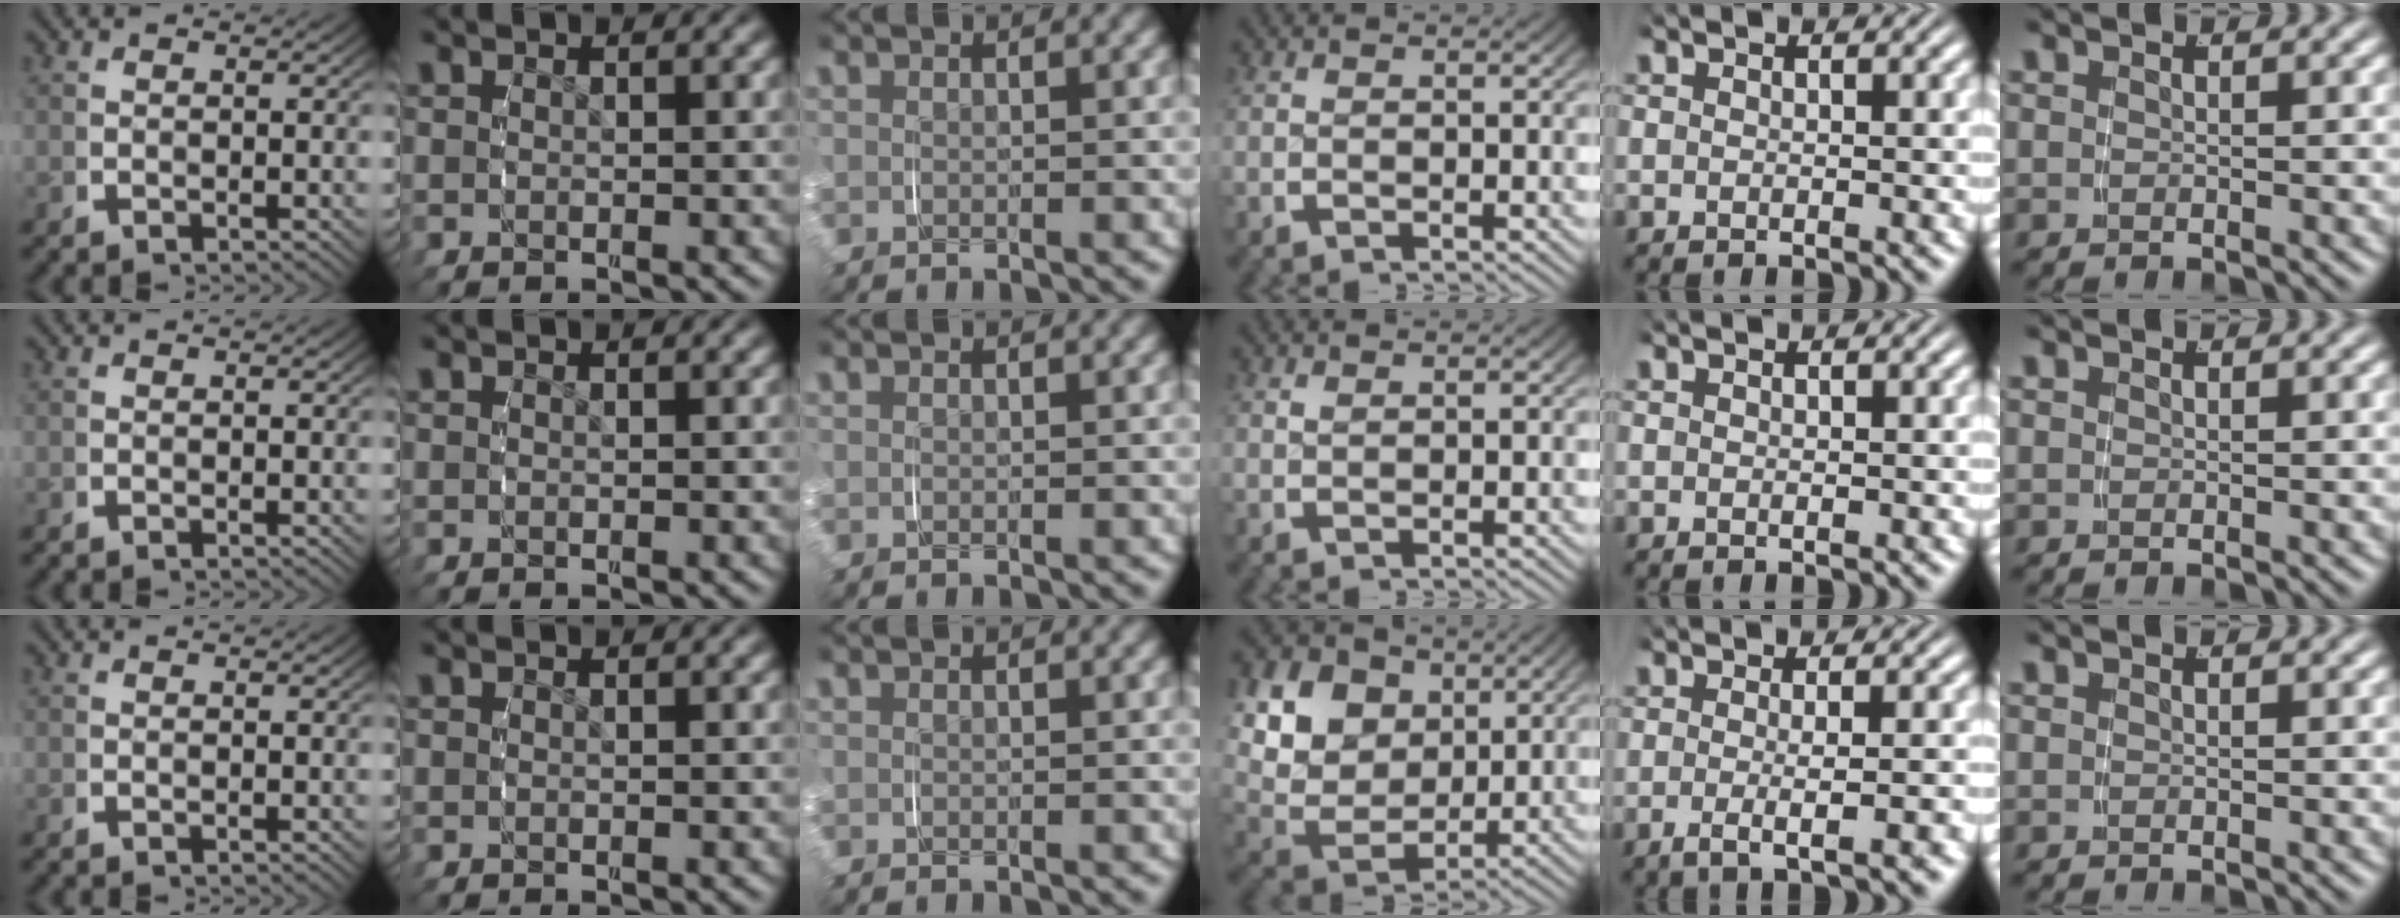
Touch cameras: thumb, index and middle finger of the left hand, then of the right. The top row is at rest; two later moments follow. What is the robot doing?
{"motion": "grasp_and_lifting", "object": "pen bag"}